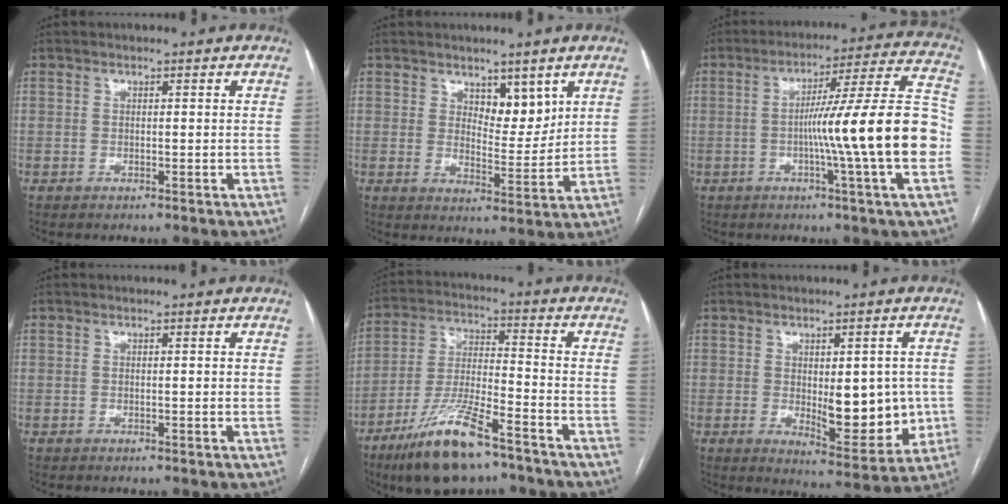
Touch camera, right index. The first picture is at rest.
{"total": 5.5, "force": [3.3, 2.7, 3.5], "torque": [-0.048, -0.007, 0.056]}
{"total": 17.8, "force": [-3.1, -1.4, 17.4], "torque": [-0.256, 0.010, -0.057]}
{"total": 0.7, "force": [0.1, 0.1, 0.6], "torque": [-0.010, 0.000, 0.001]}
{"total": 14.3, "force": [-9.7, 2.9, 10.1], "torque": [-0.203, -0.023, -0.174]}
{"total": 10.5, "force": [-0.6, 4.1, 9.6], "torque": [-0.125, -0.007, 0.007]}